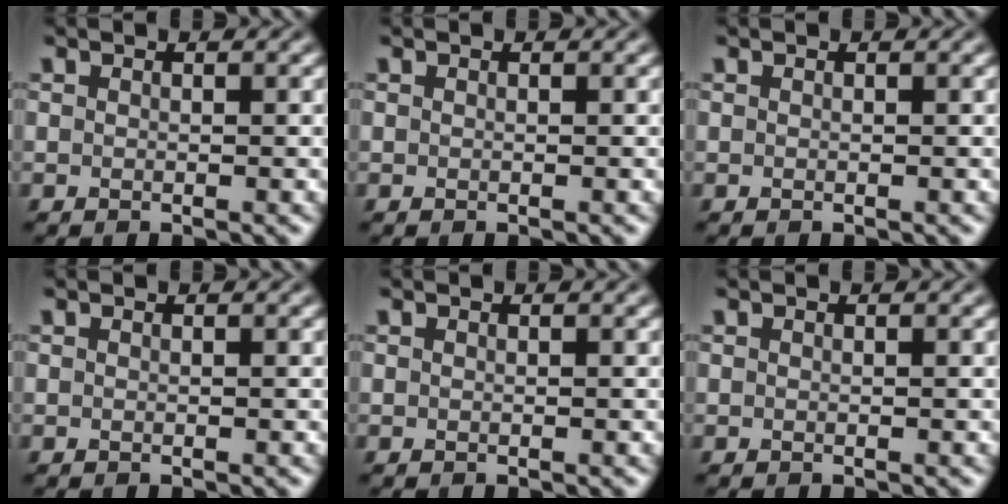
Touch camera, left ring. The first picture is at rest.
{"total": 0.0}
{"total": 0.0}
{"total": 0.0}
{"total": 0.0}
{"total": 0.0}